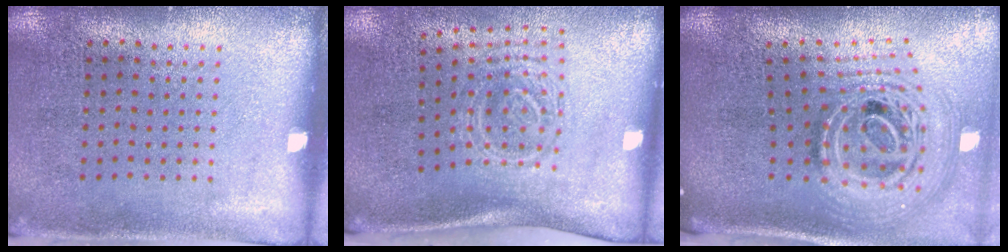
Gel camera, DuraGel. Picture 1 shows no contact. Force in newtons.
{"total": 1.7, "press": 1.2, "slide": 1.2}
{"total": 3.0, "press": 2.0, "slide": 2.2}